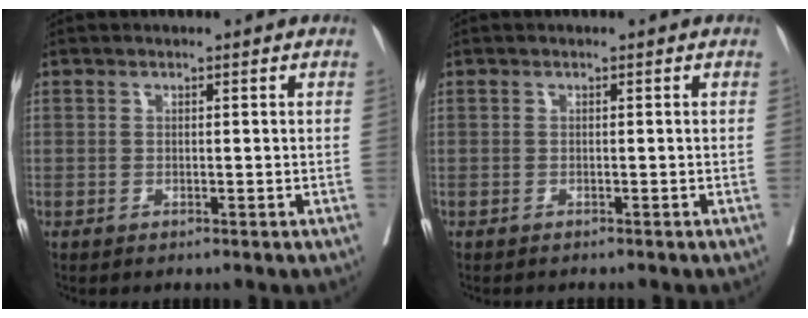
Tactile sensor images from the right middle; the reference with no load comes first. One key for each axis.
{"total": 0.9, "fx": -0.9, "fy": 0.2, "fz": 0.2, "tx": -0.010, "ty": -0.003, "tz": -0.013}